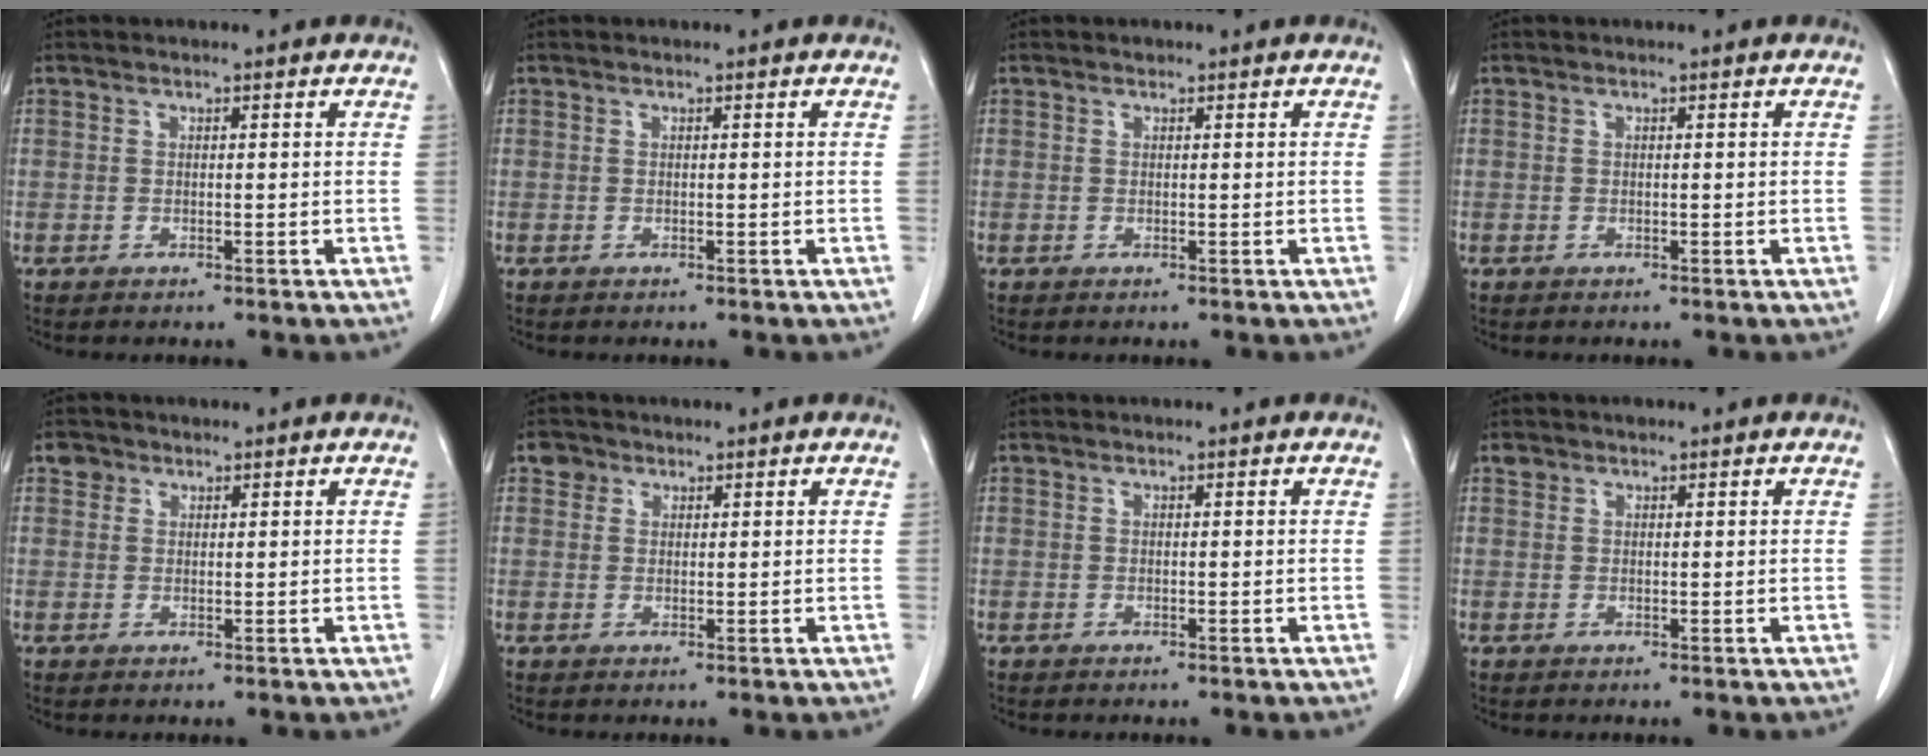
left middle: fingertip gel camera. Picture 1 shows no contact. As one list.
[{"total": 0.0}, {"total": 0.0}, {"total": 0.0}, {"total": 1.7, "force": [0.9, 1.4, 0.2], "torque": [0.007, 0.006, 0.010]}, {"total": 2.0, "force": [1.1, 1.6, 0.3], "torque": [0.004, 0.006, 0.013]}, {"total": 0.0}, {"total": 1.0, "force": [0.7, 0.7, 0.1], "torque": [0.002, 0.009, 0.010]}]